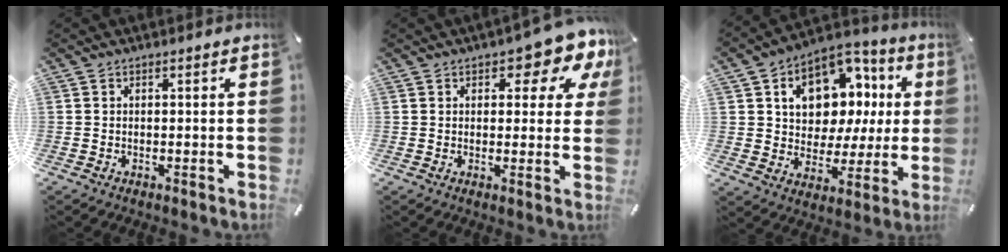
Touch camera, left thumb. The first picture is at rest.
{"total": 8.6, "force": [4.7, 3.9, 6.0], "torque": [-0.070, -0.029, 0.074]}
{"total": 14.4, "force": [5.1, 11.0, 7.9], "torque": [-0.121, -0.034, 0.096]}